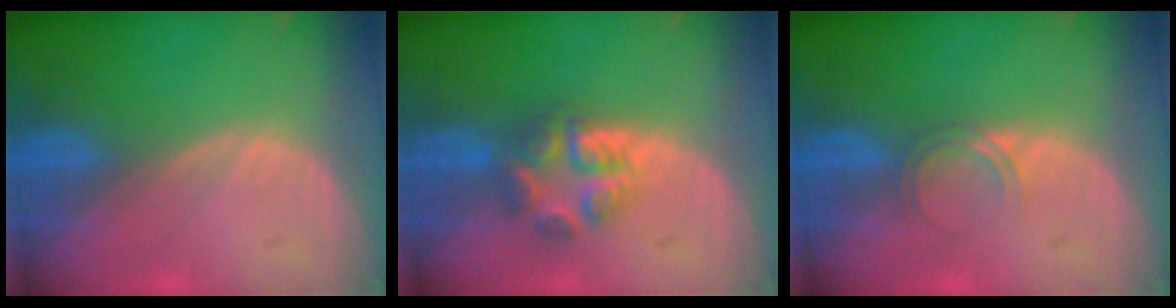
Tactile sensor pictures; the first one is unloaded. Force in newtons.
{"total": 5.7, "press": 5.3, "slide": 2.0}
{"total": 2.0, "press": 2.0, "slide": 0.2}